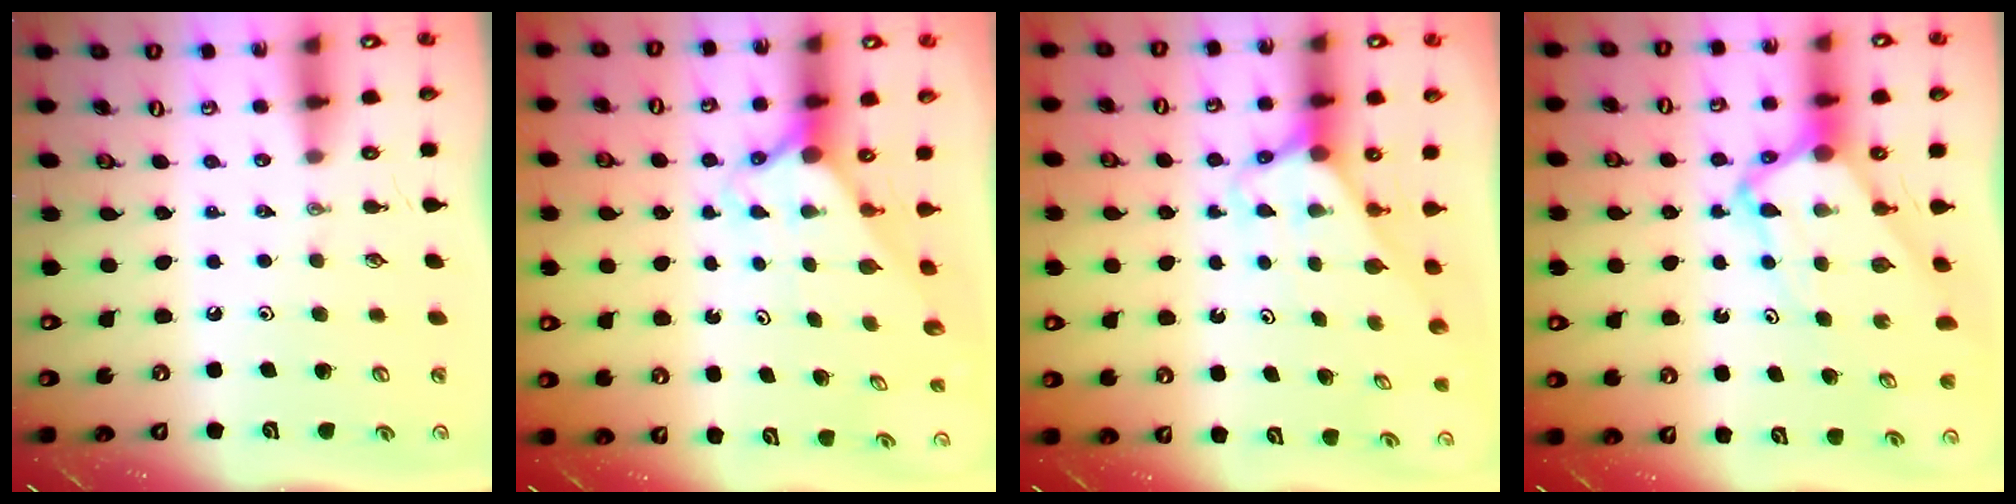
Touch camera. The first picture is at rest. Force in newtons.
{"total": 2.2, "press": 2.2, "slide": 0.2}
{"total": 2.8, "press": 2.8, "slide": 0.1}
{"total": 7.0, "press": 7.0, "slide": 0.7}